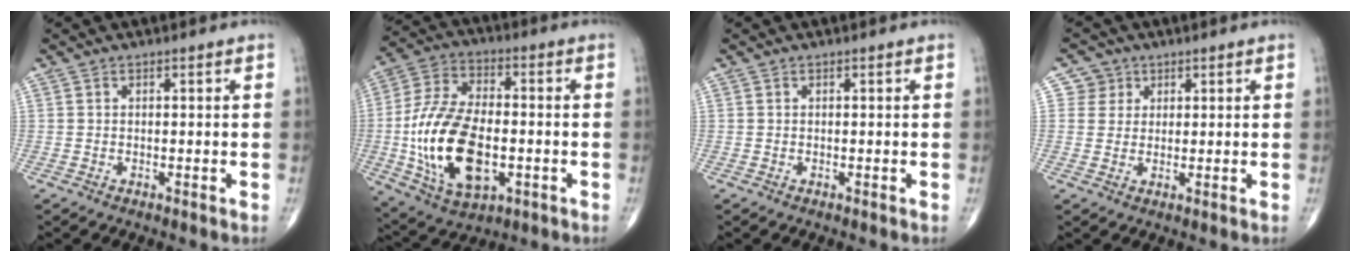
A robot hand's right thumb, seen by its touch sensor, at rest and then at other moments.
{"total": 20.3, "force": [-3.4, 11.2, 16.6], "torque": [-0.319, 0.012, -0.052]}
{"total": 0.0}
{"total": 3.6, "force": [1.4, 3.3, -0.2], "torque": [0.030, -0.003, 0.016]}